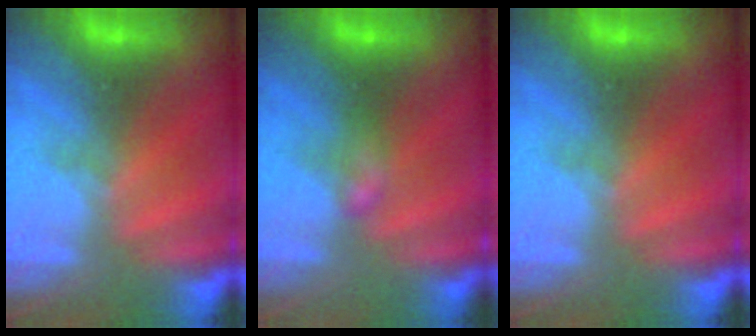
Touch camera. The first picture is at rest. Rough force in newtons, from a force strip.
{"total": 2.3}
{"total": 0.0}